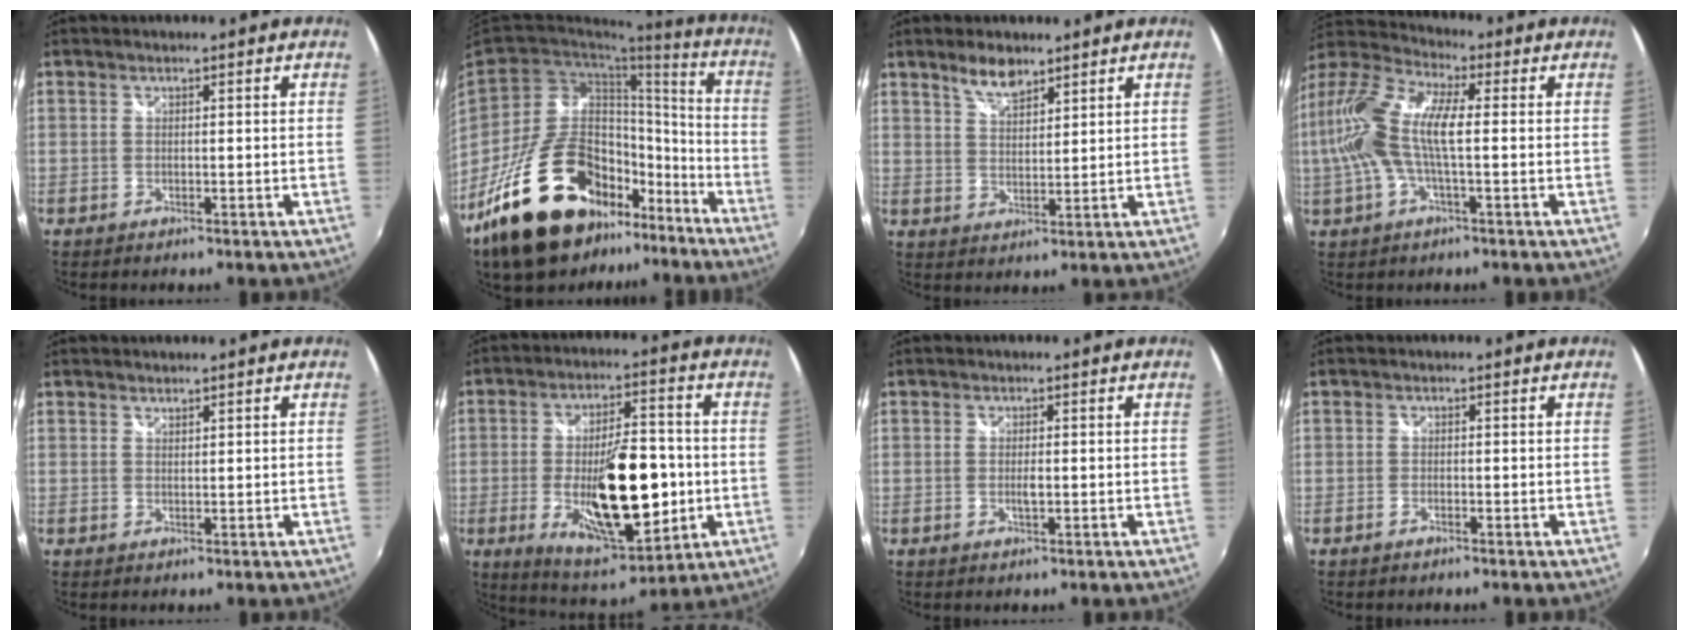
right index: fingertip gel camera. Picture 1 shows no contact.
{"total": 23.7, "force": [-15.8, 12.0, 13.0], "torque": [-0.238, 0.030, -0.234]}
{"total": 4.9, "force": [3.8, 1.7, 2.5], "torque": [-0.041, 0.002, 0.071]}
{"total": 14.8, "force": [0.6, 4.6, 14.0], "torque": [-0.264, 0.007, 0.003]}
{"total": 0.8, "force": [0.8, 0.1, 0.0], "torque": [0.001, 0.000, 0.015]}
{"total": 20.1, "force": [-3.7, 7.7, 18.2], "torque": [-0.307, -0.013, -0.039]}
{"total": 1.3, "force": [-0.2, 0.4, 1.2], "torque": [-0.023, -0.002, -0.004]}
{"total": 0.8, "force": [-0.7, 0.2, 0.3], "torque": [-0.008, -0.003, -0.017]}